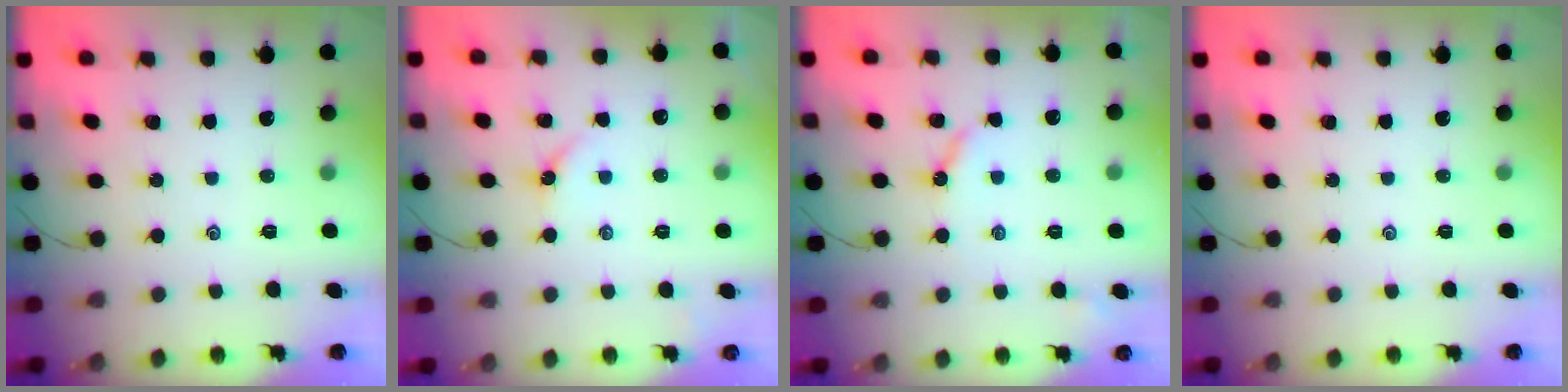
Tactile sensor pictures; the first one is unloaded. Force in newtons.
{"total": 3.7, "press": 3.7, "slide": 0.5}
{"total": 4.3, "press": 4.2, "slide": 0.5}
{"total": 0.0}